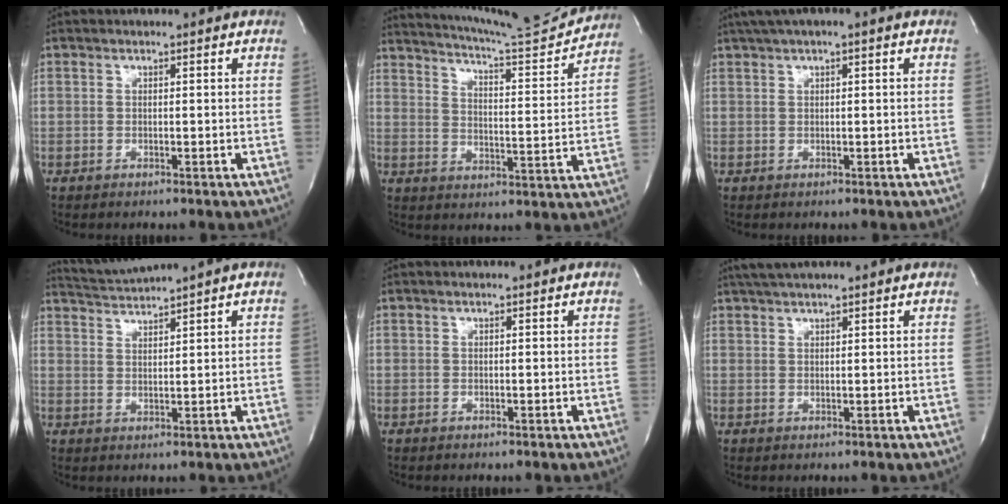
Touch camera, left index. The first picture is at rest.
{"total": 15.5, "force": [14.8, -0.3, 4.5], "torque": [-0.079, -0.053, 0.202]}
{"total": 3.5, "force": [1.6, 0.3, 3.1], "torque": [-0.058, 0.015, 0.026]}
{"total": 3.8, "force": [3.3, -1.9, 0.1], "torque": [-0.008, -0.017, 0.071]}
{"total": 0.0}
{"total": 4.1, "force": [3.4, 0.0, 2.2], "torque": [-0.038, 0.018, 0.061]}